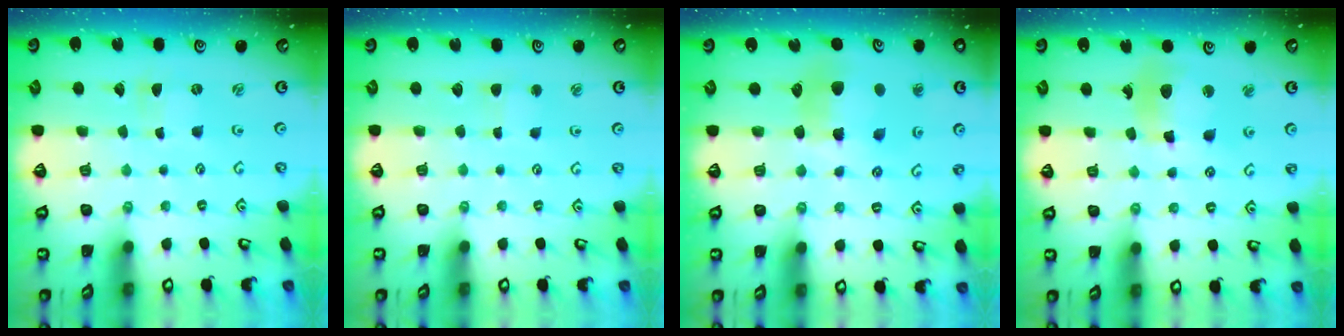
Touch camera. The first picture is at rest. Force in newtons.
{"total": 2.9, "press": 2.9, "slide": 0.3}
{"total": 10.0, "press": 9.9, "slide": 1.4}
{"total": 12.0, "press": 11.9, "slide": 1.6}